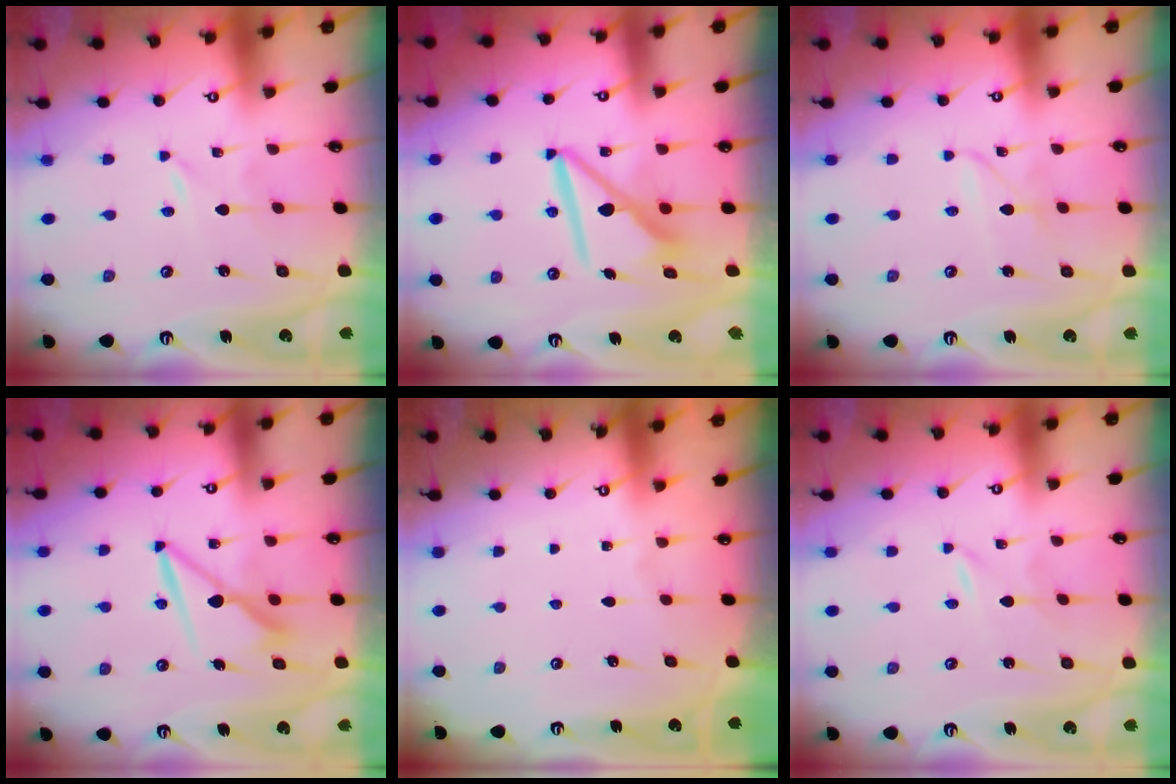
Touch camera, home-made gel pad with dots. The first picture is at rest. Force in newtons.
{"total": 10.2, "press": 10.2, "slide": 1.0}
{"total": 3.0, "press": 3.0, "slide": 0.1}
{"total": 8.1, "press": 8.0, "slide": 1.3}
{"total": 0.0}
{"total": 0.0}